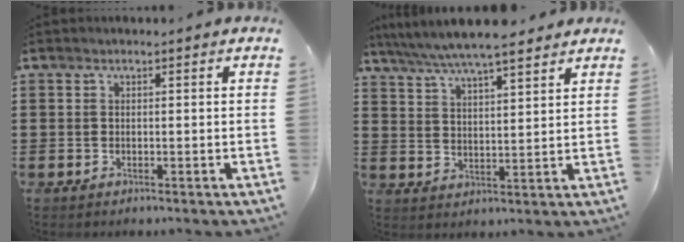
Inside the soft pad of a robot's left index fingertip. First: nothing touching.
{"total": 6.5, "force": [5.7, 0.5, 2.9], "torque": [-0.075, -0.019, 0.100]}